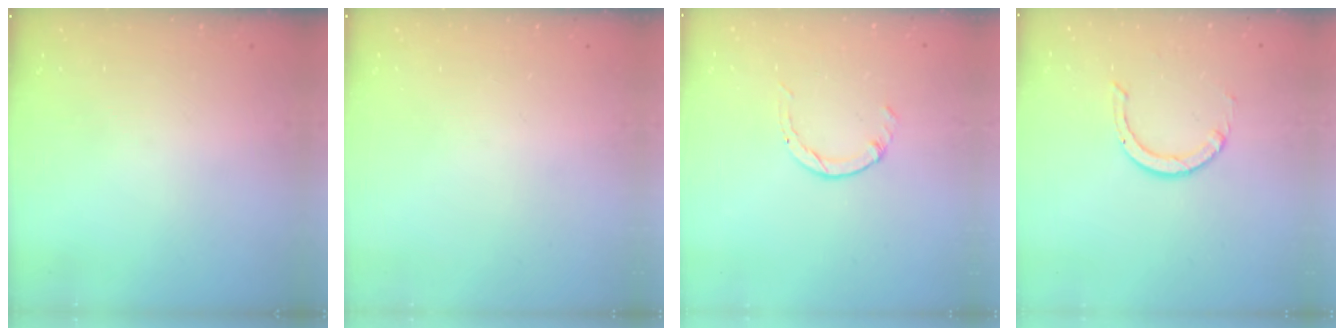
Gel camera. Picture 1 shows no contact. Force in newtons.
{"total": 0.0}
{"total": 0.5, "press": 0.5, "slide": 0.1}
{"total": 2.8, "press": 2.8, "slide": 0.2}